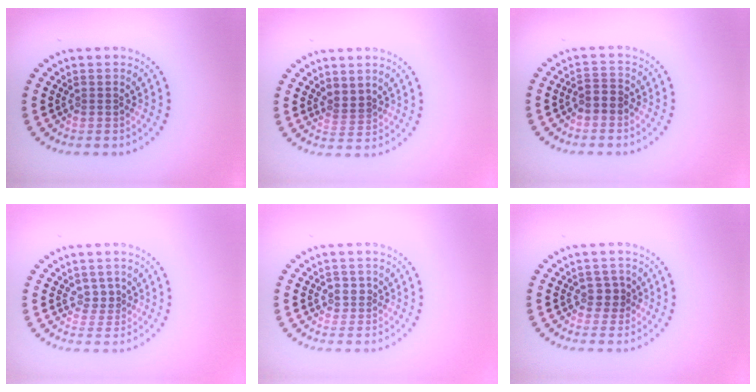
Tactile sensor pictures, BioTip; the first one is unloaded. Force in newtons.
{"total": 1.5, "press": 1.2, "slide": 1.0}
{"total": 1.6, "press": 1.4, "slide": 0.8}
{"total": 1.6, "press": 1.2, "slide": 1.0}
{"total": 1.6, "press": 1.3, "slide": 0.9}
{"total": 1.5, "press": 1.3, "slide": 0.8}